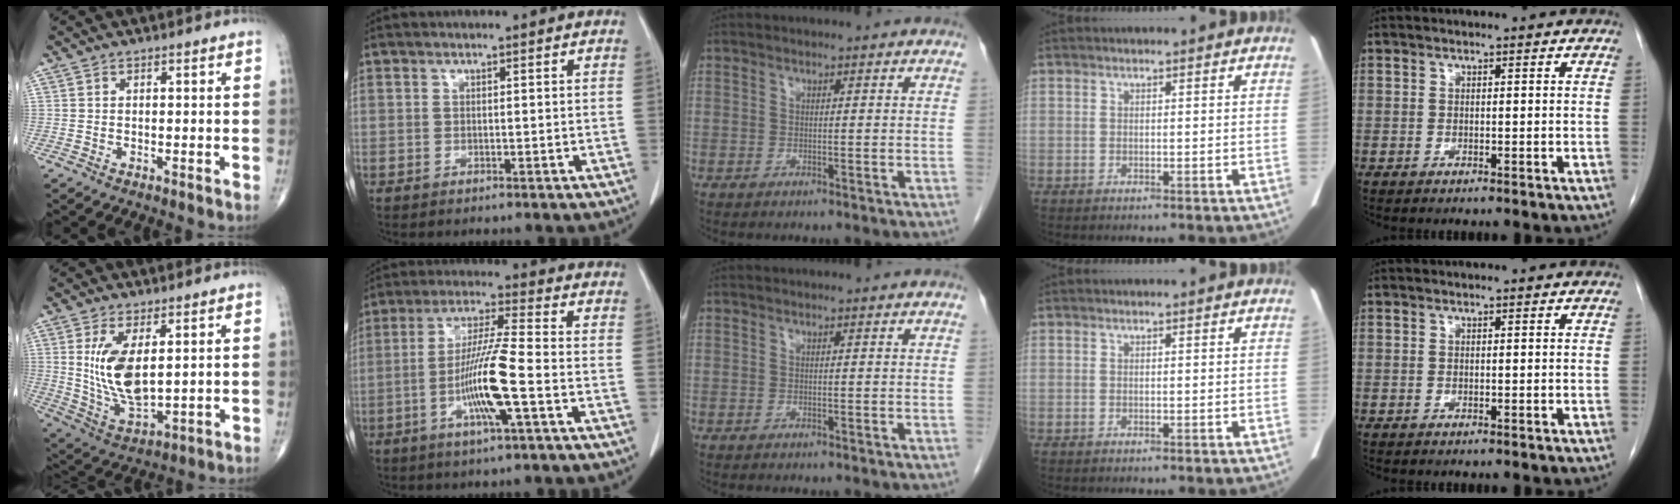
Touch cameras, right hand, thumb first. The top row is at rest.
{"thumb": {"total": 11.5, "force": [2.4, 5.1, 10.0], "torque": [-0.191, -0.026, 0.063]}, "index": {"total": 10.9, "force": [-3.2, -0.1, 10.4], "torque": [-0.203, -0.007, -0.064]}}